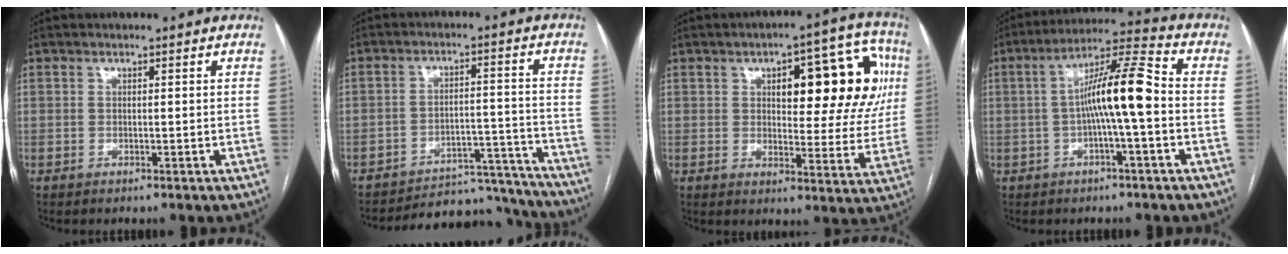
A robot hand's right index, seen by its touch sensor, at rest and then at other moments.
{"total": 16.1, "force": [-15.7, 3.1, 1.4], "torque": [-0.006, 0.036, -0.208]}
{"total": 17.4, "force": [4.8, 6.5, 15.4], "torque": [-0.180, 0.034, 0.063]}
{"total": 10.4, "force": [-1.0, 0.4, 10.3], "torque": [-0.182, 0.025, -0.023]}